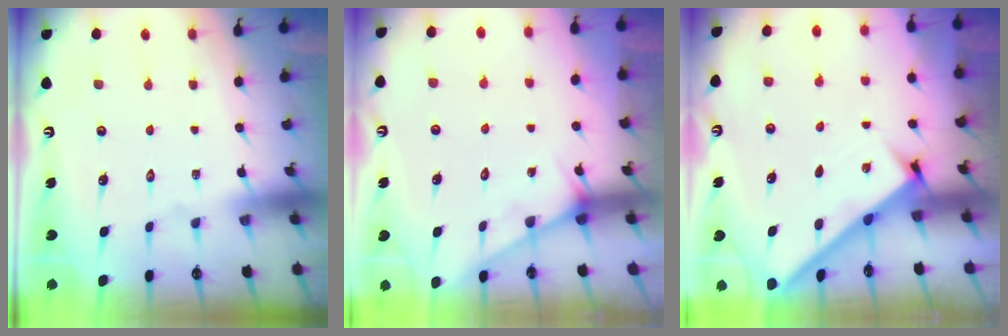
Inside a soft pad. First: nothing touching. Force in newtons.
{"total": 3.6, "press": 3.6, "slide": 0.3}
{"total": 2.7, "press": 2.6, "slide": 0.4}